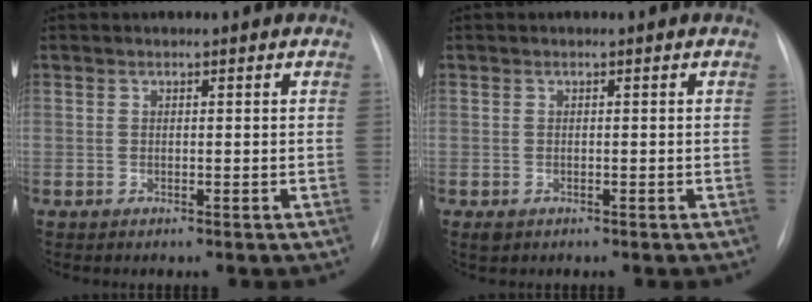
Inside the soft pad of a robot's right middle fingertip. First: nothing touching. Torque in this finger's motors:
{"motor_torque": [0.27, -0.29, 0.00, 0.00]}